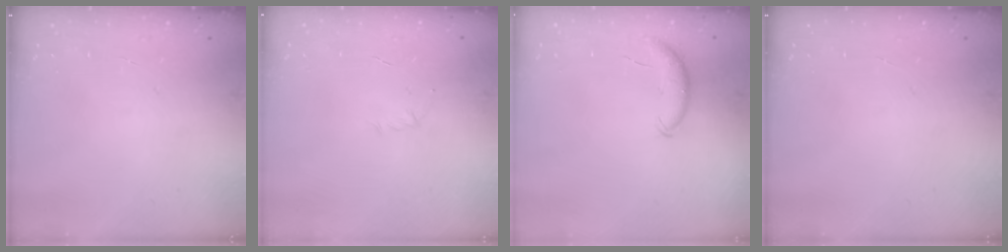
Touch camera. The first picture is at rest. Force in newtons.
{"total": 2.9, "press": 2.8, "slide": 0.7}
{"total": 7.4, "press": 7.4, "slide": 1.1}
{"total": 0.0}